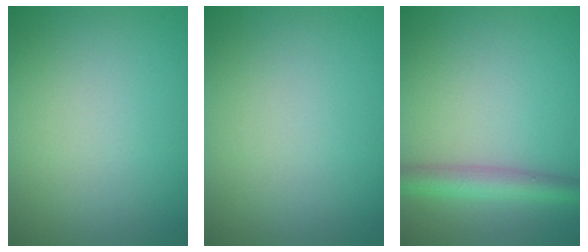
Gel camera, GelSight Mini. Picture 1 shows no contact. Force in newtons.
{"total": 0.0}
{"total": 3.5, "press": 3.5, "slide": 0.1}